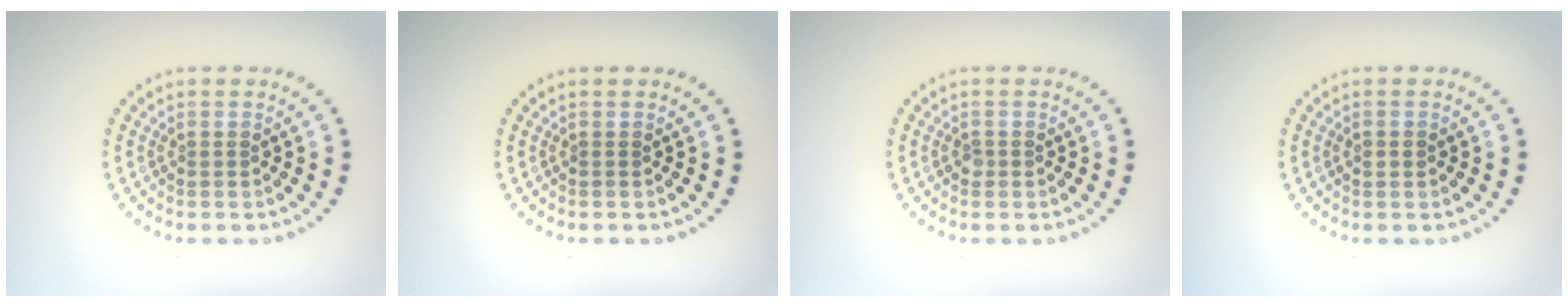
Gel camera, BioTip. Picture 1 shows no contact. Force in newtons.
{"total": 0.0}
{"total": 0.6, "press": 0.4, "slide": 0.4}
{"total": 1.2, "press": 1.2, "slide": 0.0}